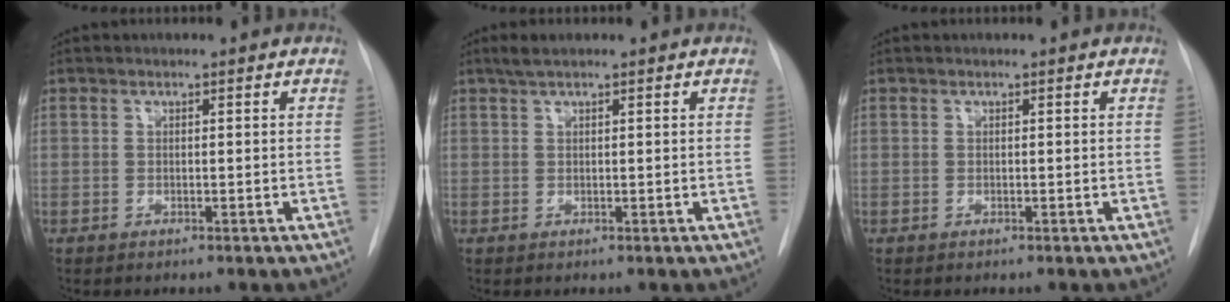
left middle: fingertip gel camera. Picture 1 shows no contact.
{"total": 1.8, "force": [1.3, 0.2, 1.2], "torque": [-0.029, 0.007, 0.026]}
{"total": 0.0}